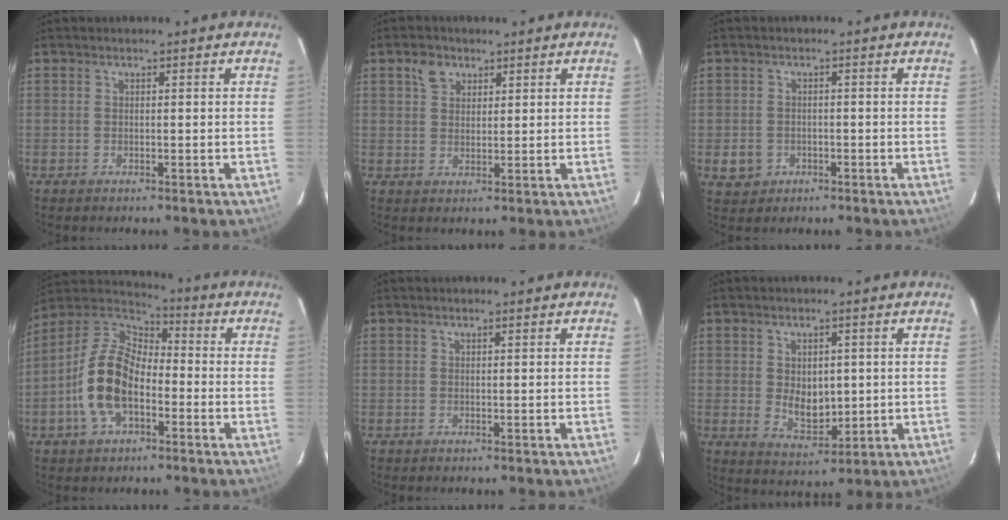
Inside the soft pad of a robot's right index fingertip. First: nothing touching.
{"total": 3.7, "force": [2.0, 2.8, 1.5], "torque": [-0.021, 0.013, 0.038]}
{"total": 4.2, "force": [-1.2, 3.9, 1.0], "torque": [-0.030, 0.005, -0.012]}
{"total": 13.9, "force": [-4.1, 8.1, 10.5], "torque": [-0.215, 0.016, -0.080]}
{"total": 0.0}
{"total": 6.5, "force": [0.4, 4.6, 4.6], "torque": [-0.078, -0.010, 0.022]}